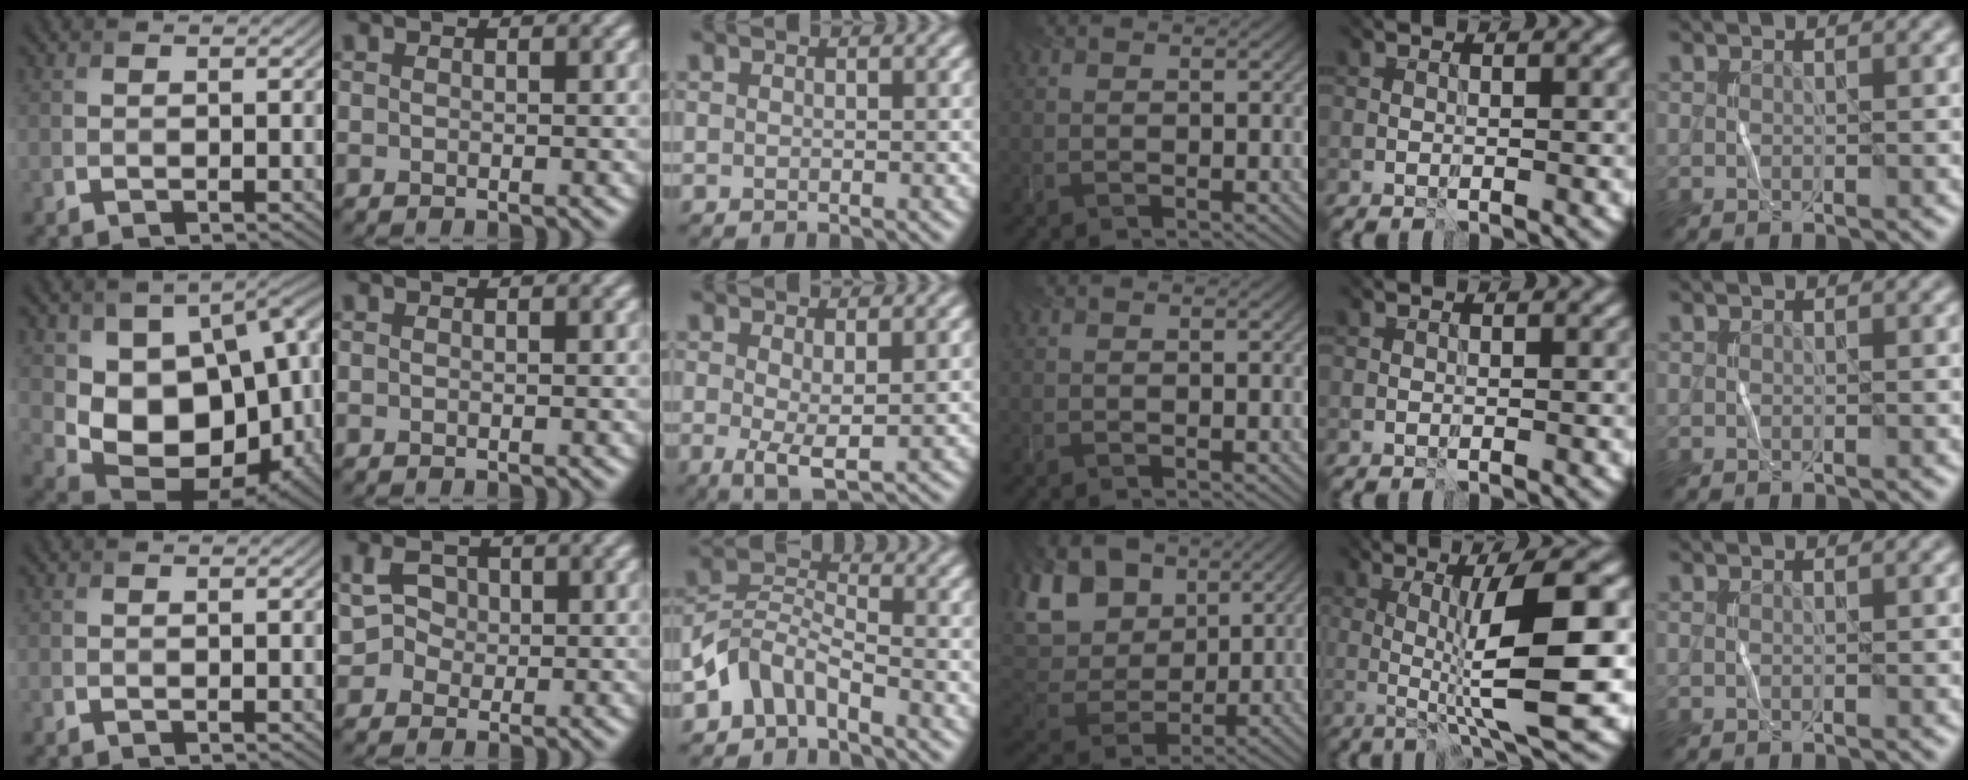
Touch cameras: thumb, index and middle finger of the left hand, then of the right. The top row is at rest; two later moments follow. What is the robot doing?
{"motion": "wrap", "object": "cellophane"}